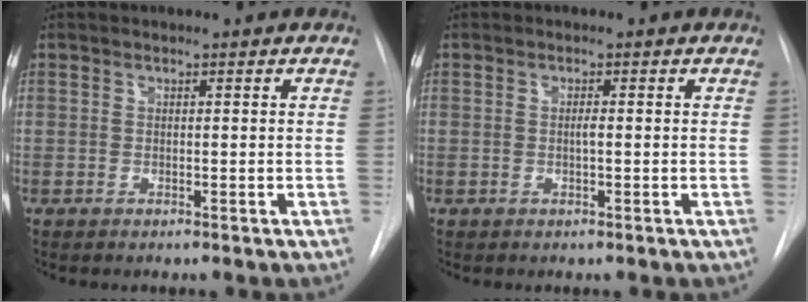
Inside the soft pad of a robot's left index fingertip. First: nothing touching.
{"total": 1.0, "force": [-0.5, 0.0, 0.8], "torque": [-0.015, -0.003, -0.008]}